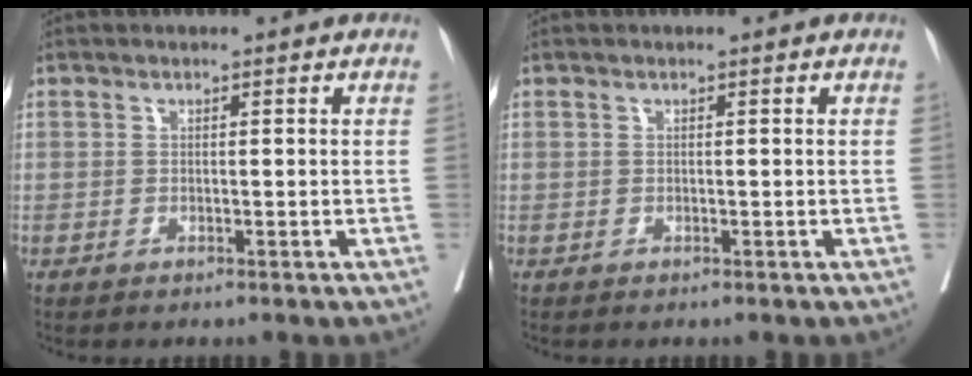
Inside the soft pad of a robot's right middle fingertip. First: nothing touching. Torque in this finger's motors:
{"motor_torque": [0.05, 0.03, 0.03, 0.01]}